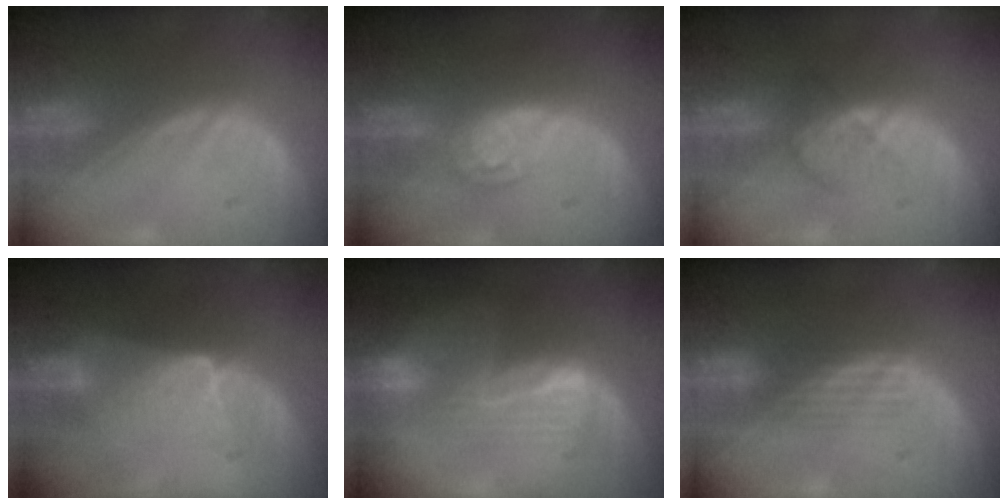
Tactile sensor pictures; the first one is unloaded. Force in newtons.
{"total": 5.3, "press": 4.6, "slide": 2.5}
{"total": 3.7, "press": 3.3, "slide": 1.8}
{"total": 6.6, "press": 5.8, "slide": 3.3}
{"total": 6.3, "press": 6.2, "slide": 1.5}
{"total": 2.7, "press": 2.6, "slide": 0.8}